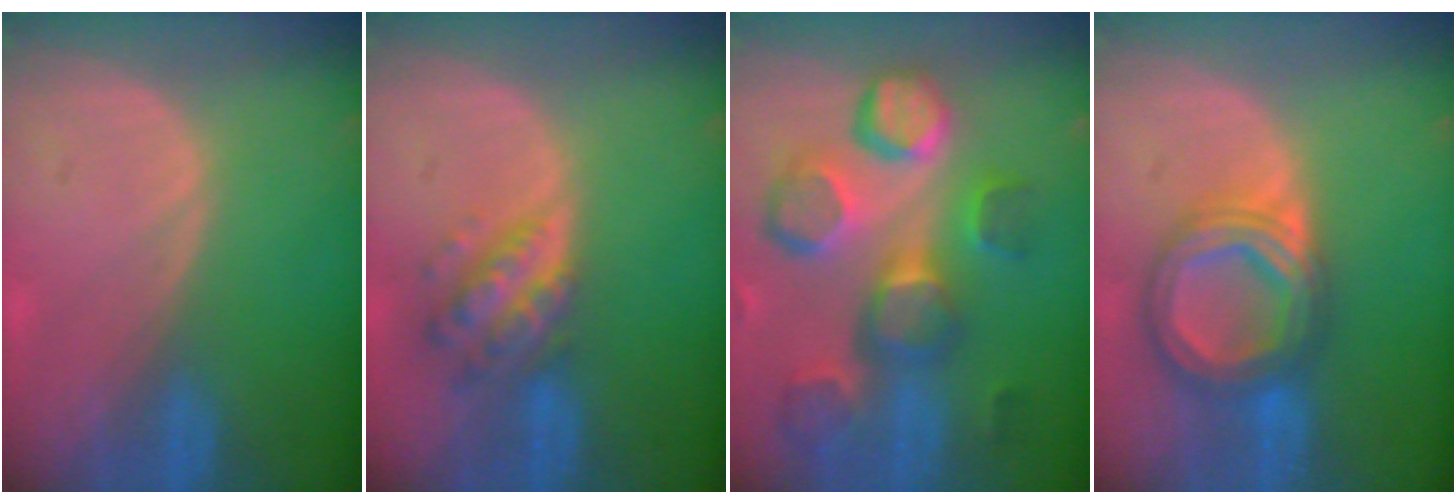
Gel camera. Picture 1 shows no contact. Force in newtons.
{"total": 6.4, "press": 5.7, "slide": 2.8}
{"total": 12.6, "press": 11.1, "slide": 6.0}
{"total": 8.5, "press": 8.5, "slide": 0.6}